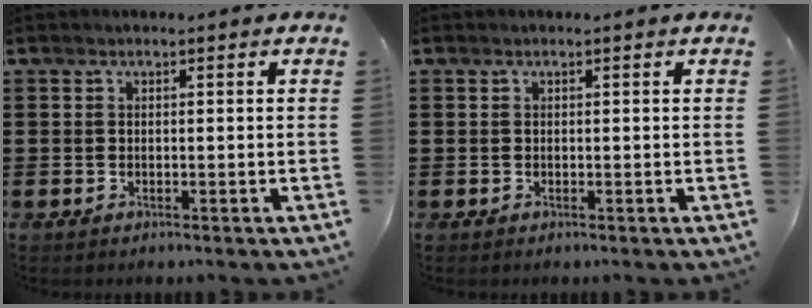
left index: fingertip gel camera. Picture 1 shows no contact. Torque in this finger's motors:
{"motor_torque": [-0.06, 0.06, 0.00, 0.01]}